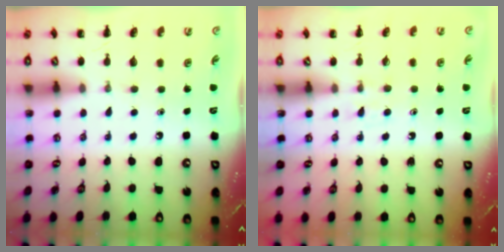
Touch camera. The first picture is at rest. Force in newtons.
{"total": 3.1, "press": 2.8, "slide": 1.3}